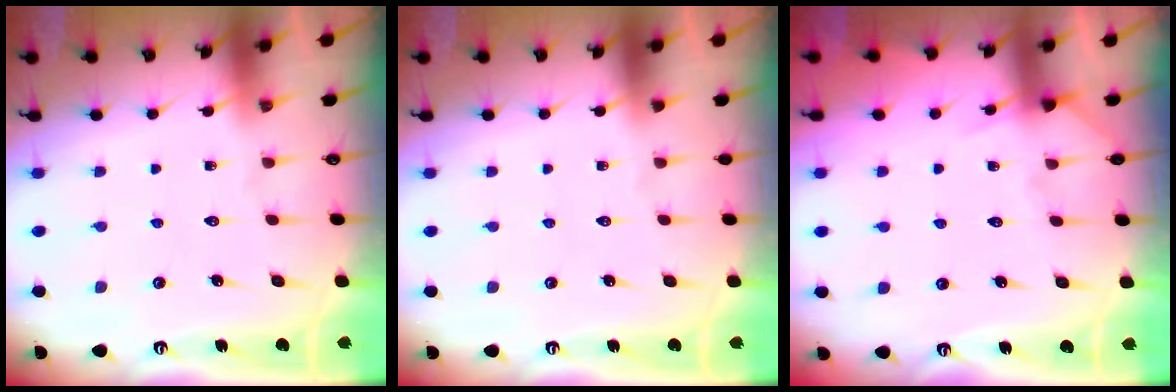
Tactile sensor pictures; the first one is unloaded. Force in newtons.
{"total": 0.0}
{"total": 5.1, "press": 5.1, "slide": 0.7}